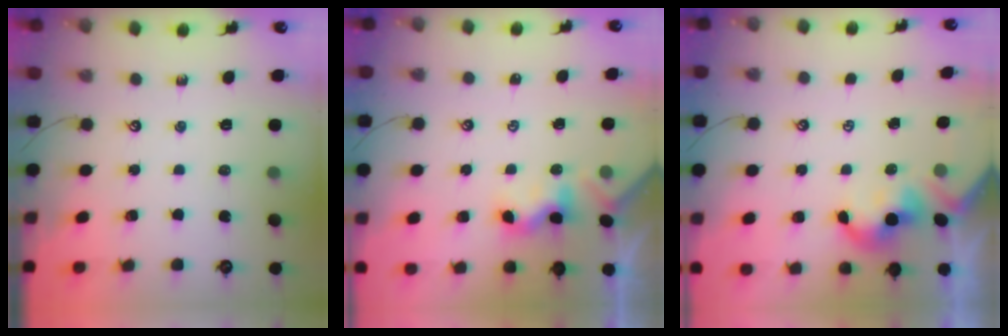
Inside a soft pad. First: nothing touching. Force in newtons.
{"total": 2.4, "press": 2.3, "slide": 0.3}
{"total": 1.8, "press": 1.7, "slide": 0.5}